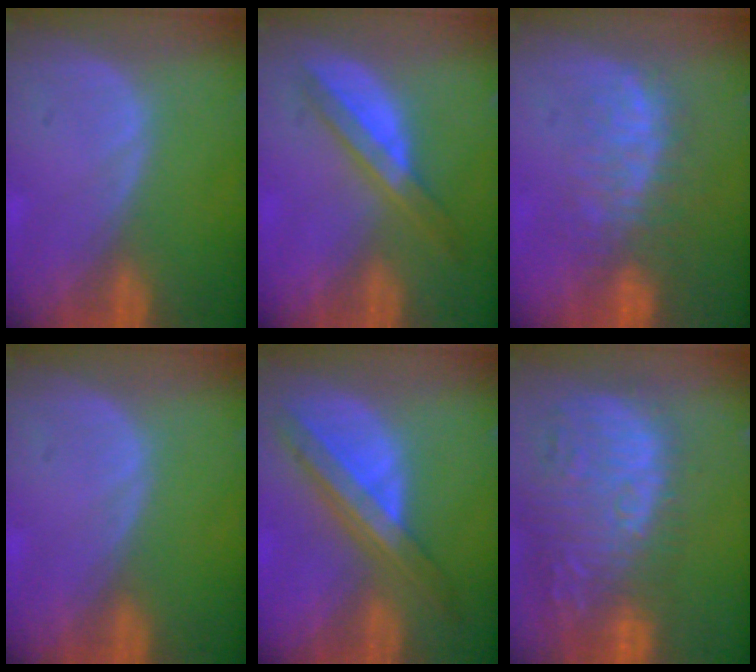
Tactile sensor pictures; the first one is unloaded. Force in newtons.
{"total": 5.5, "press": 5.3, "slide": 1.6}
{"total": 7.9, "press": 7.4, "slide": 2.8}
{"total": 0.0}
{"total": 8.3, "press": 7.1, "slide": 4.4}
{"total": 14.6, "press": 12.6, "slide": 7.4}